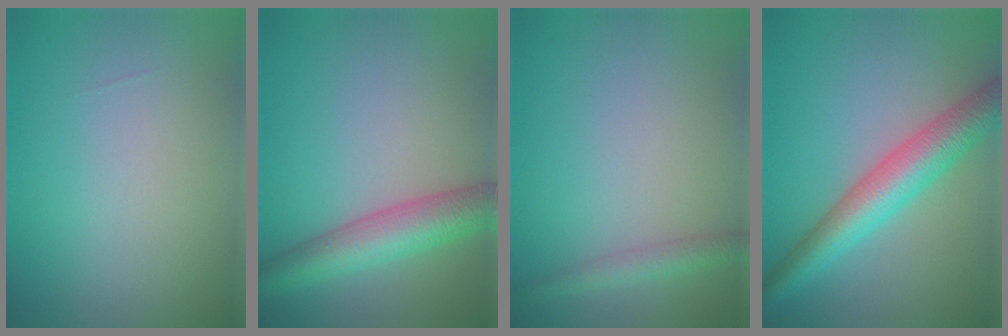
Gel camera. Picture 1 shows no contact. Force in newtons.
{"total": 5.7, "press": 5.7, "slide": 0.2}
{"total": 2.0, "press": 2.0, "slide": 0.1}
{"total": 6.3, "press": 6.3, "slide": 0.1}